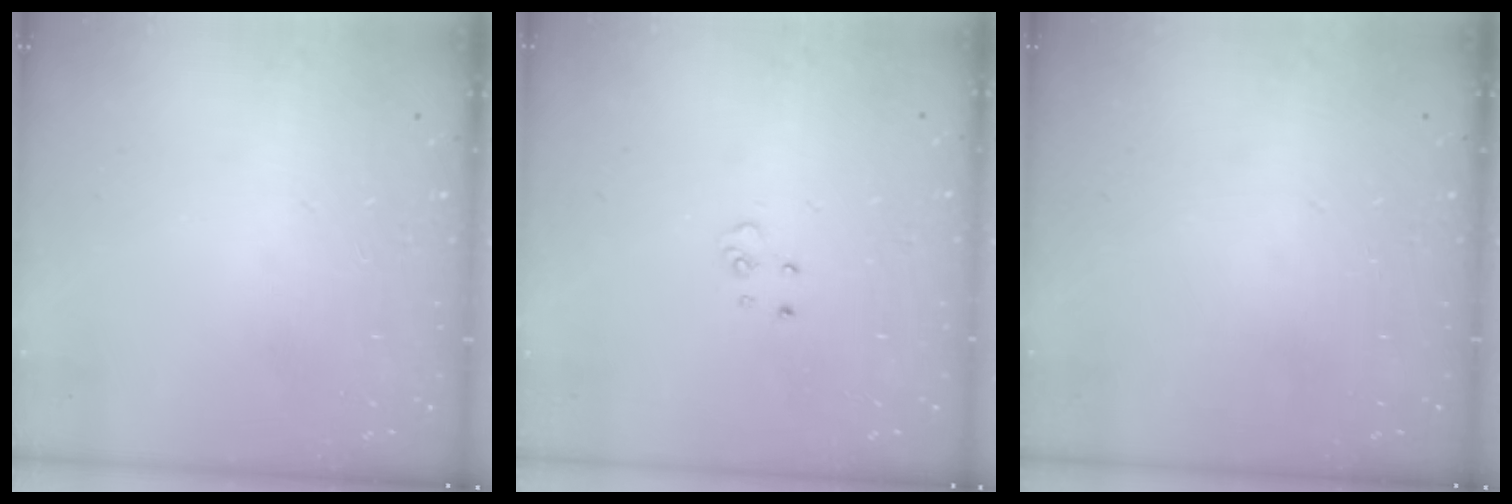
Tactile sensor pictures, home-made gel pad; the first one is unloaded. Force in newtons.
{"total": 3.4, "press": 3.4, "slide": 0.3}
{"total": 0.0}